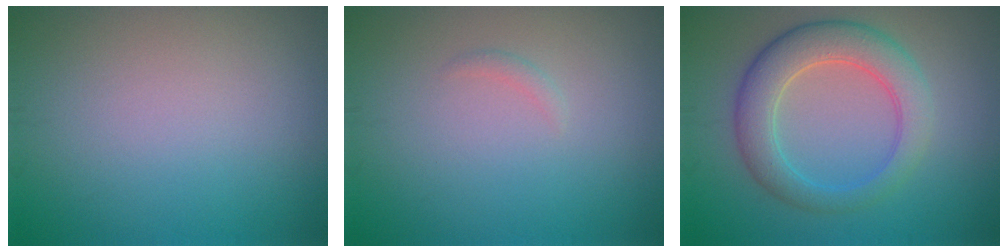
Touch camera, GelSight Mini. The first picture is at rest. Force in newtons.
{"total": 0.6, "press": 0.6, "slide": 0.0}
{"total": 5.6, "press": 5.6, "slide": 0.3}